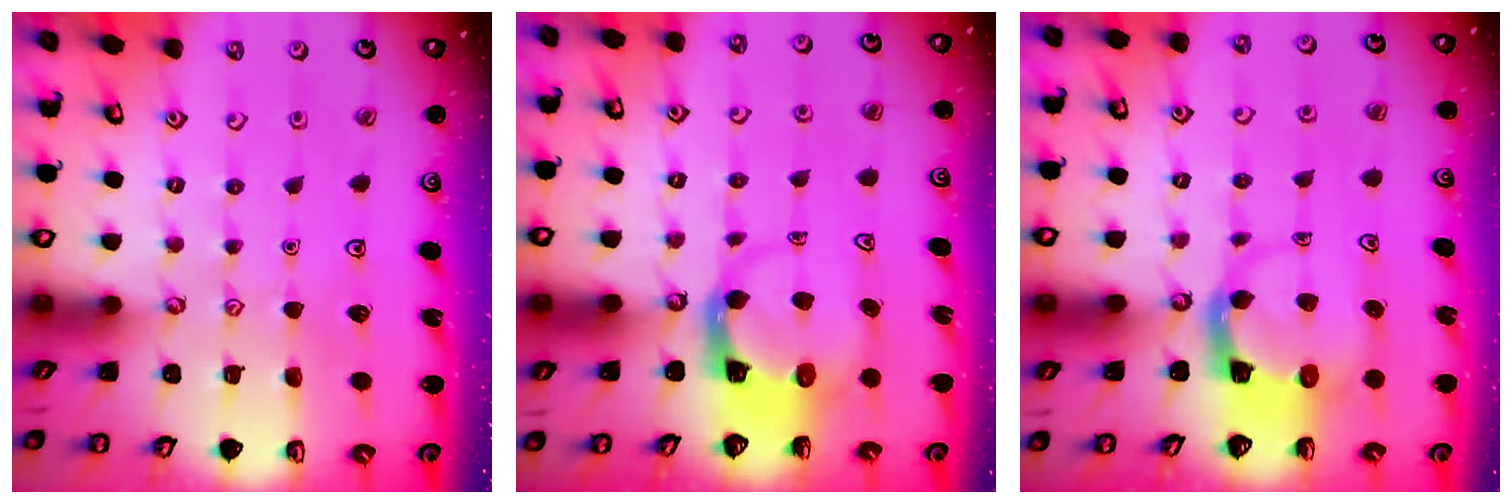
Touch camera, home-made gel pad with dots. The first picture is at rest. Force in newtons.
{"total": 3.9, "press": 3.8, "slide": 0.5}
{"total": 3.8, "press": 3.7, "slide": 0.7}